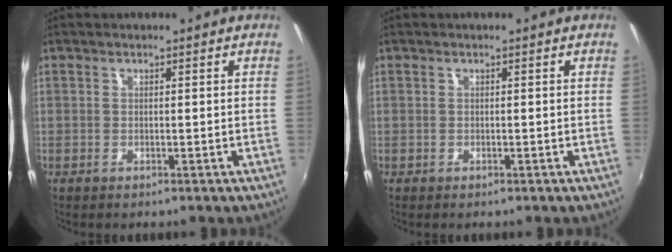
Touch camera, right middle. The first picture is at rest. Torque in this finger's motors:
{"motor_torque": [0.00, -0.03, -0.07, -0.01]}